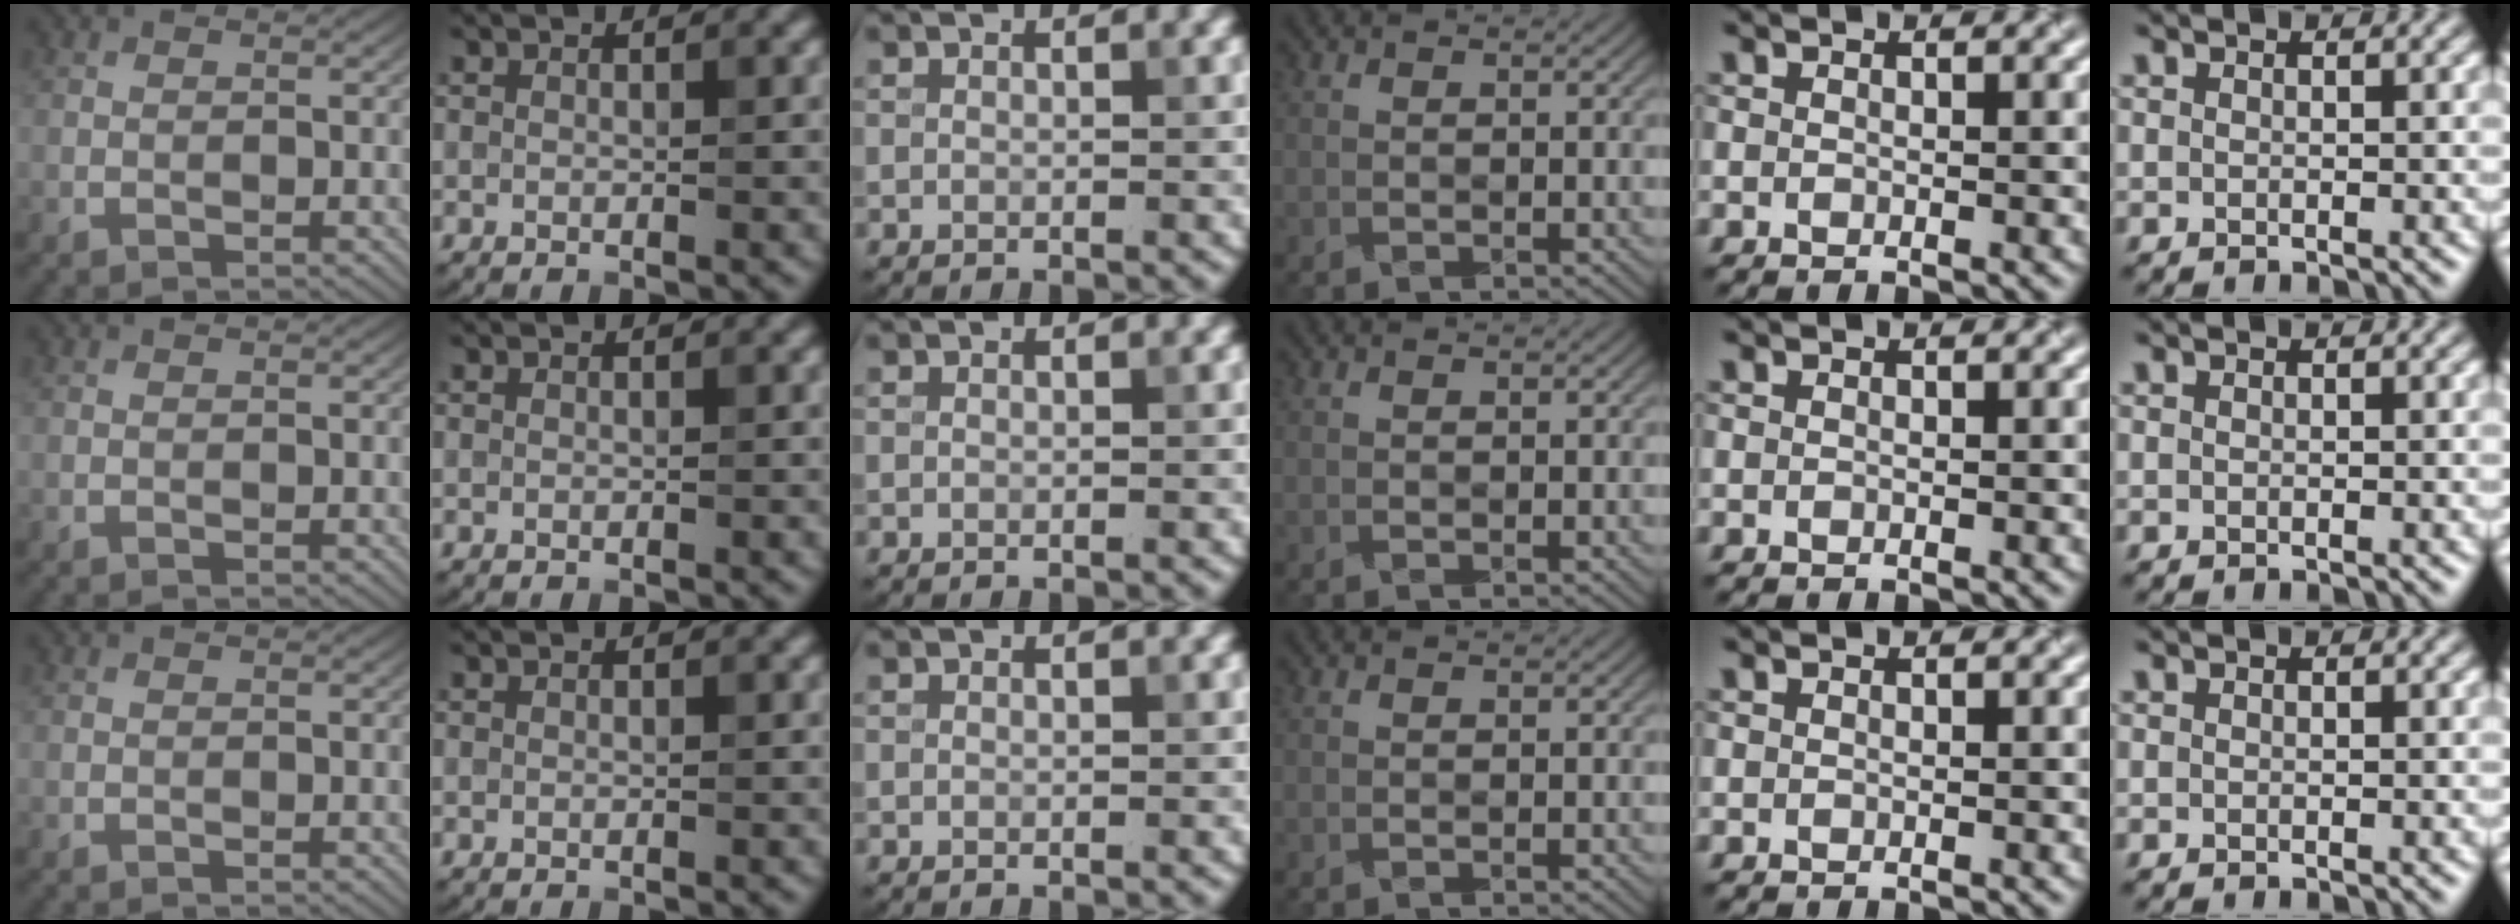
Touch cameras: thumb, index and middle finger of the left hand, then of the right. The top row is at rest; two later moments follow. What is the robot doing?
{"motion": "fold", "object": "plastic wrap"}